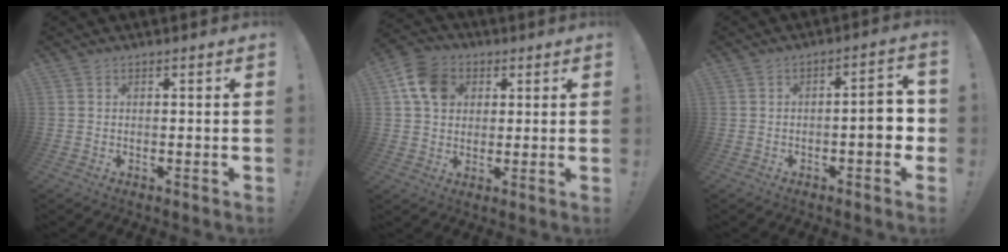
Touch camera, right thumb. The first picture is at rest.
{"total": 11.6, "force": [4.0, 9.3, 5.6], "torque": [-0.091, -0.004, 0.079]}
{"total": 8.2, "force": [-1.8, 2.9, 7.5], "torque": [-0.095, 0.009, -0.031]}